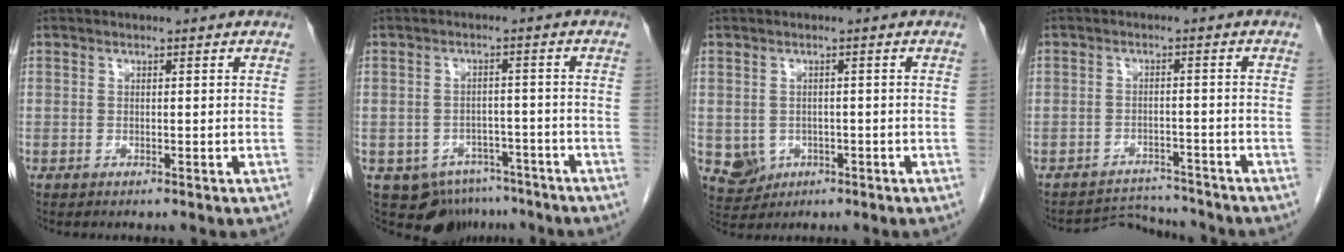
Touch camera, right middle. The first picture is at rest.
{"total": 9.6, "force": [-7.1, 5.9, 2.7], "torque": [-0.035, 0.010, -0.095]}
{"total": 5.6, "force": [-1.7, 5.2, 1.3], "torque": [-0.027, 0.001, -0.015]}
{"total": 4.9, "force": [-4.6, 0.3, -1.7], "torque": [0.031, 0.010, -0.069]}